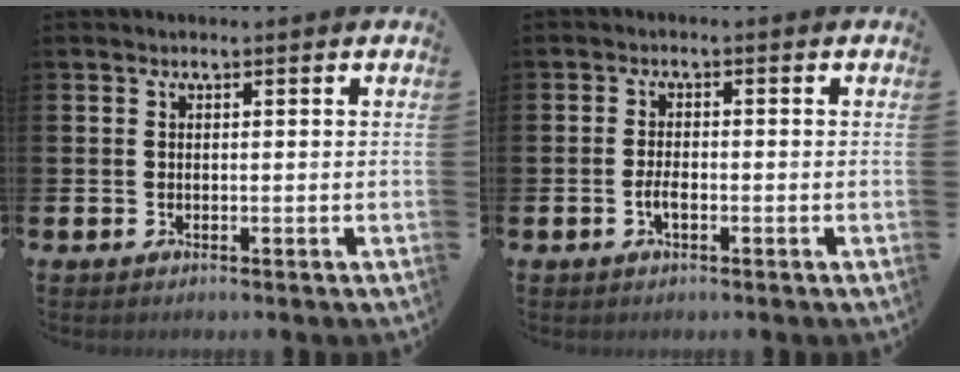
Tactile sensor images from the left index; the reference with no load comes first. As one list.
[{"total": 2.1, "force": [-0.7, 0.9, 1.8], "torque": [-0.029, 0.000, -0.014]}]